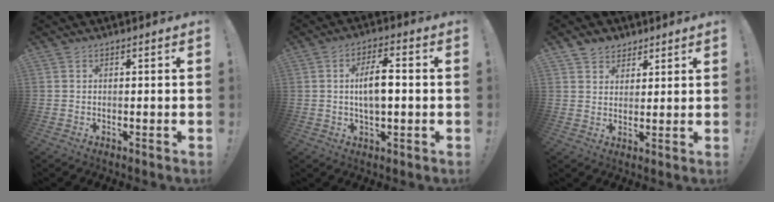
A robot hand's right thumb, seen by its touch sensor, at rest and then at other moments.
{"total": 8.1, "force": [0.0, 3.4, 7.4], "torque": [-0.120, 0.005, -0.006]}
{"total": 5.0, "force": [3.3, 3.8, 0.3], "torque": [-0.007, -0.021, 0.065]}